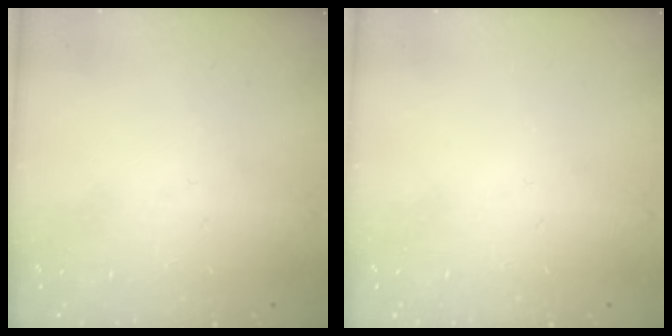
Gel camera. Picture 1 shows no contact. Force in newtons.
{"total": 0.0}